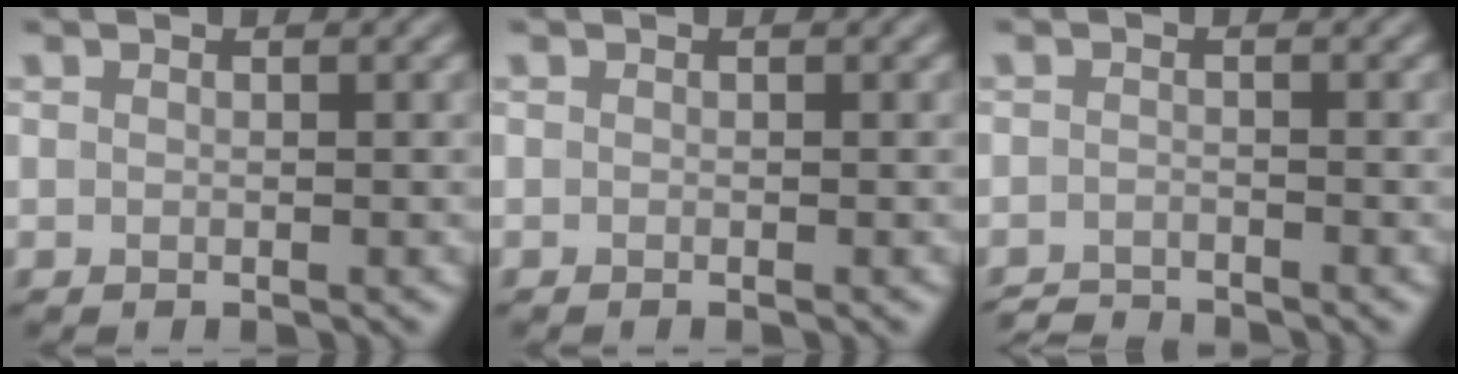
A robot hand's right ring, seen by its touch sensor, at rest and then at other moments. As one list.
[{"total": 0.0}, {"total": 2.2, "force": [-2.2, 0.1, 0.3], "torque": [-0.008, -0.002, -0.048]}]